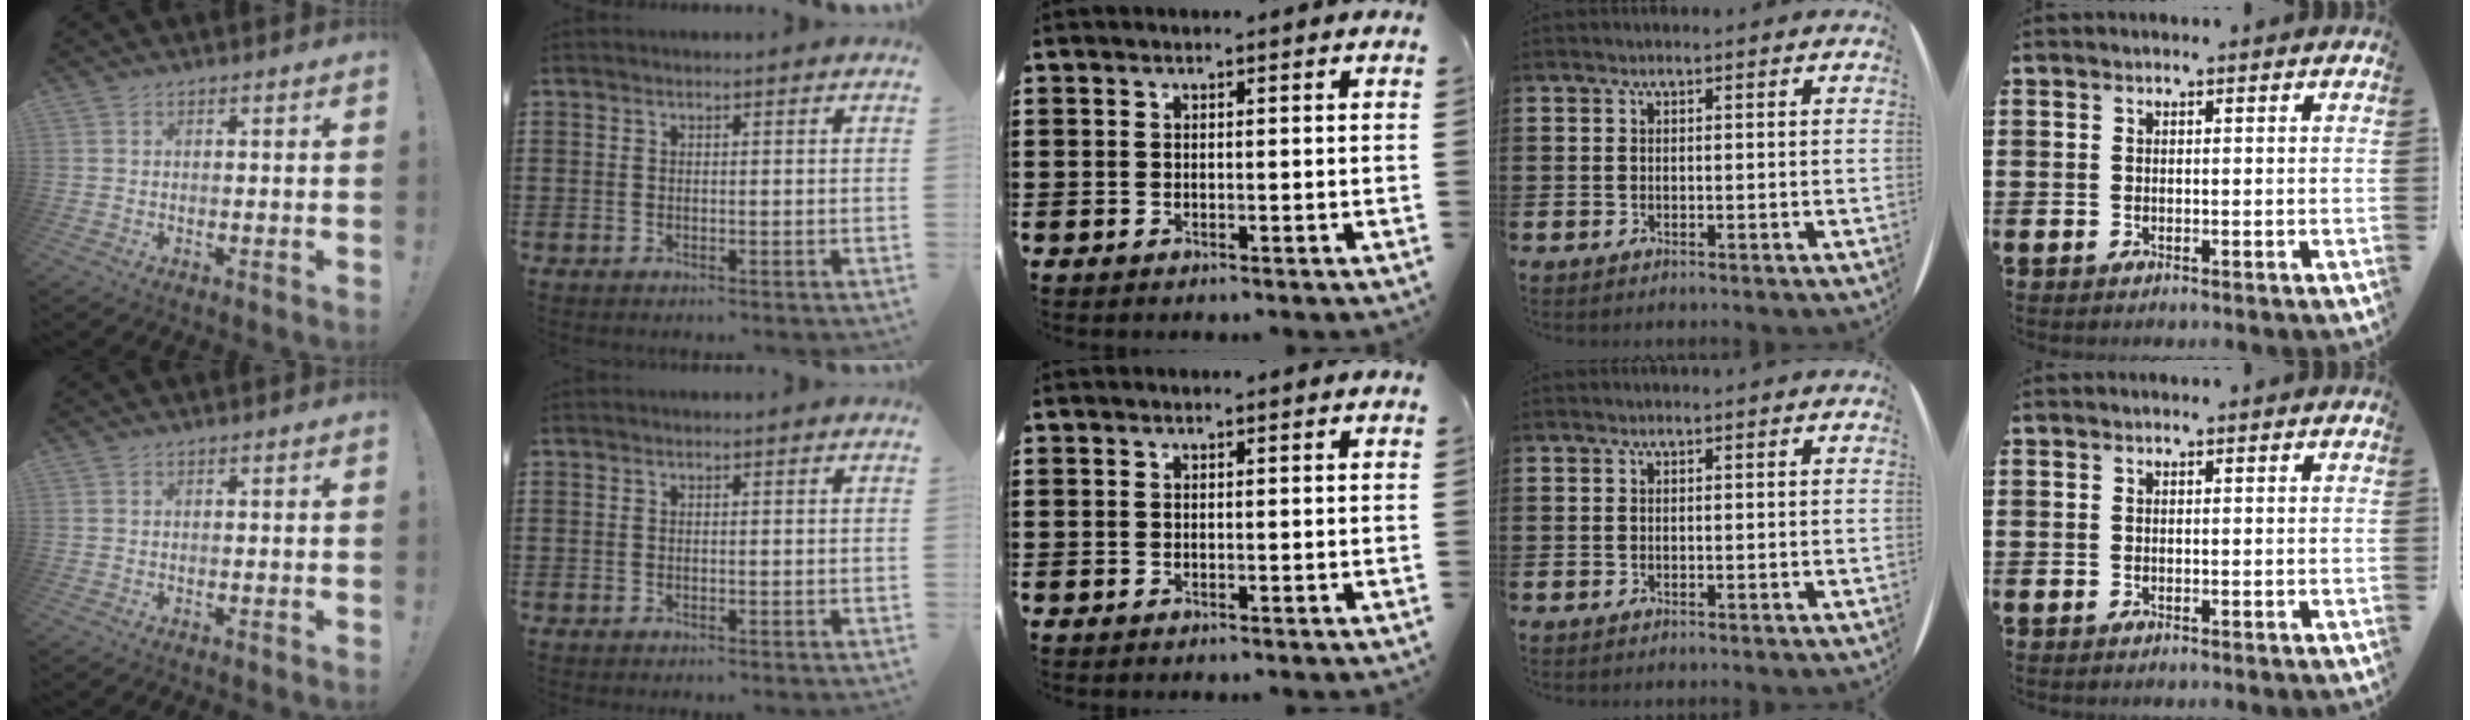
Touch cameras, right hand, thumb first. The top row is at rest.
{}